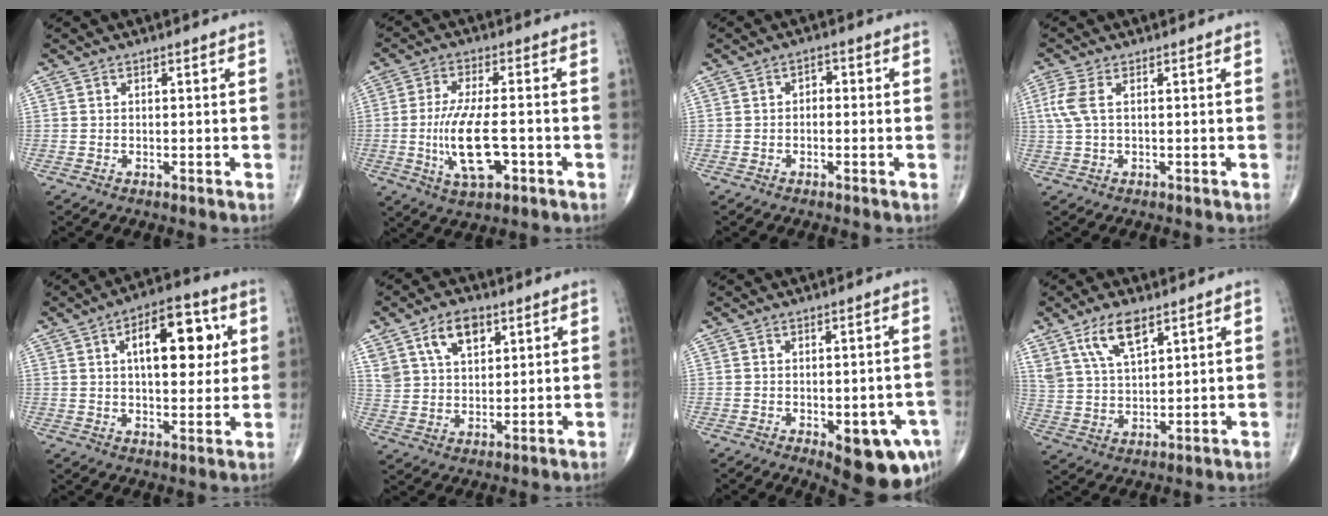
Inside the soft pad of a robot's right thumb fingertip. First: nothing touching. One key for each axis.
{"total": 11.2, "fx": -2.6, "fy": 4.2, "fz": 10.1, "tx": -0.194, "ty": 0.005, "tz": -0.040}
{"total": 2.0, "fx": -0.1, "fy": 1.4, "fz": 1.4, "tx": -0.009, "ty": 0.007, "tz": -0.008}
{"total": 4.0, "fx": 0.8, "fy": 1.6, "fz": 3.6, "tx": -0.112, "ty": 0.012, "tz": 0.020}
{"total": 14.4, "fx": 4.0, "fy": 7.0, "fz": 11.9, "tx": -0.141, "ty": 0.001, "tz": 0.056}
{"total": 9.7, "fx": 5.1, "fy": 5.8, "fz": 6.0, "tx": -0.091, "ty": -0.016, "tz": 0.097}
{"total": 11.5, "fx": -4.5, "fy": 4.8, "fz": 9.4, "tx": -0.094, "ty": 0.006, "tz": -0.046}
{"total": 9.1, "fx": 5.5, "fy": 3.6, "fz": 6.2, "tx": -0.115, "ty": -0.022, "tz": 0.114}